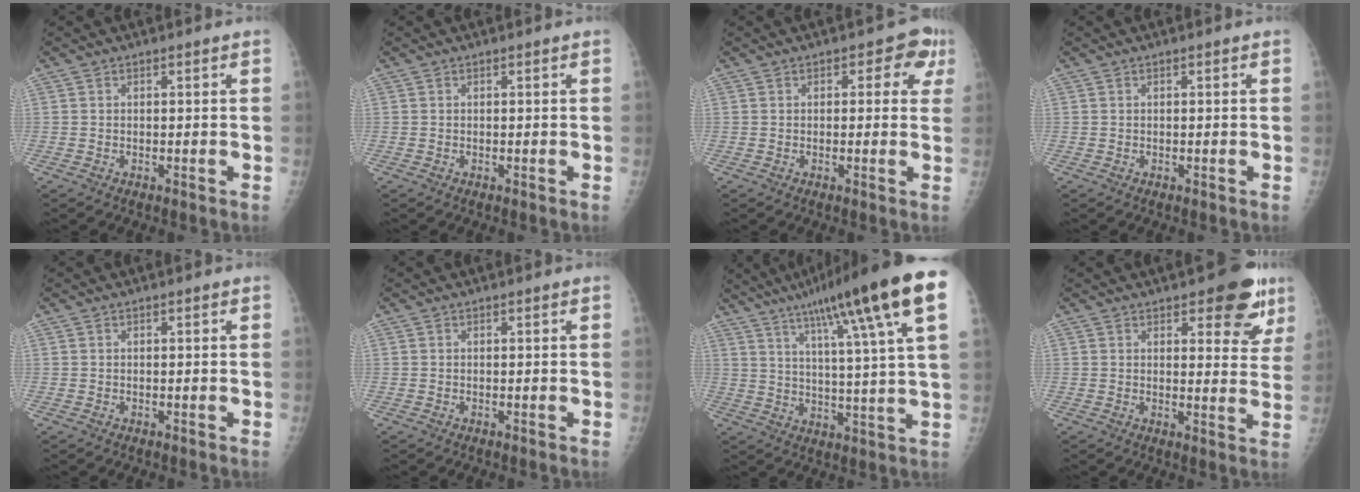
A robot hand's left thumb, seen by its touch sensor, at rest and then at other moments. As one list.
[{"total": 0.0}, {"total": 5.1, "force": [1.7, 3.2, 3.5], "torque": [0.003, 0.001, 0.007]}, {"total": 0.0}, {"total": 0.0}, {"total": 0.0}, {"total": 22.2, "force": [11.7, 1.8, 18.7], "torque": [-0.282, -0.012, 0.165]}, {"total": 10.2, "force": [5.9, 4.1, 7.2], "torque": [-0.047, -0.027, 0.071]}]